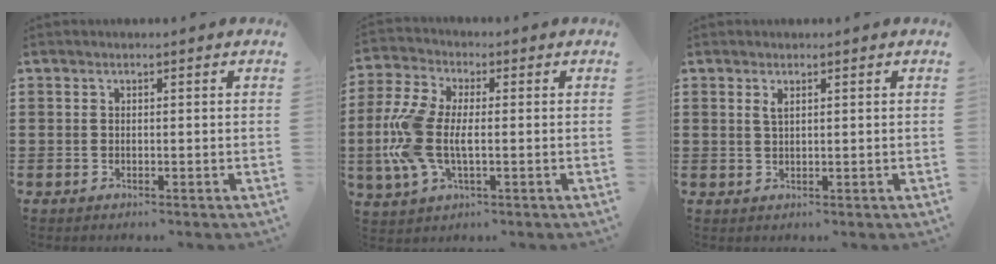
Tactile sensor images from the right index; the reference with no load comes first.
{"total": 9.5, "force": [-0.9, 5.0, 8.1], "torque": [-0.212, -0.014, -0.026]}
{"total": 1.4, "force": [0.7, 0.4, 1.1], "torque": [-0.023, 0.003, 0.011]}